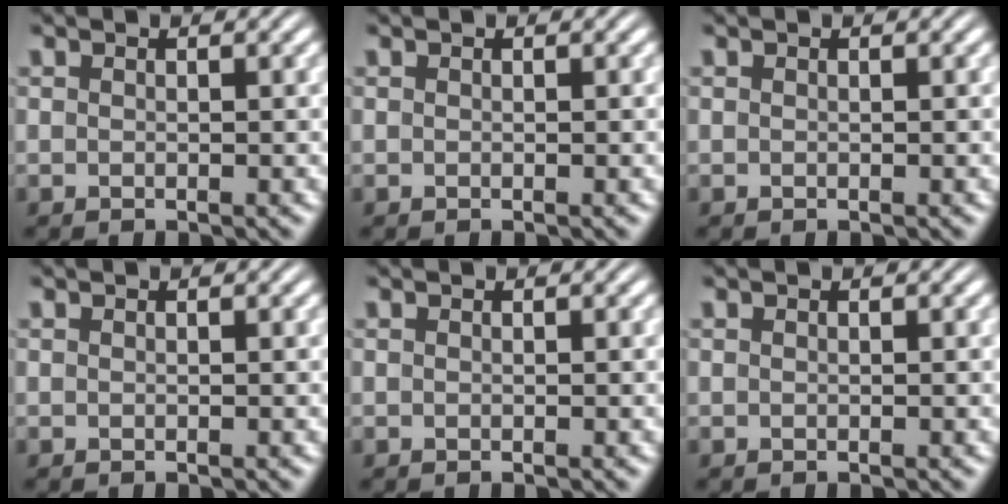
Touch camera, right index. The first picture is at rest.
{"total": 0.0}
{"total": 0.0}
{"total": 0.0}
{"total": 0.0}
{"total": 0.0}